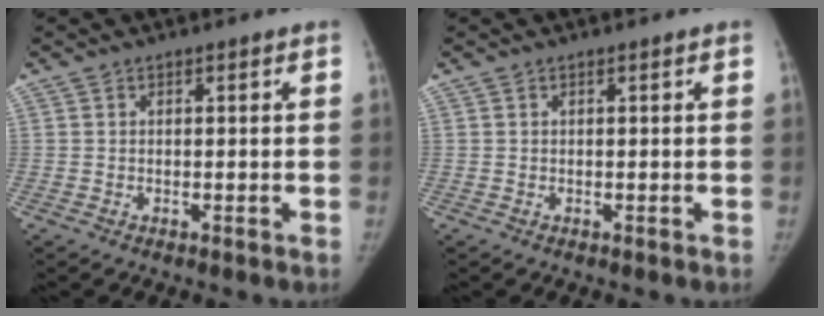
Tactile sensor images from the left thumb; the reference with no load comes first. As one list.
[{"total": 0.0}]